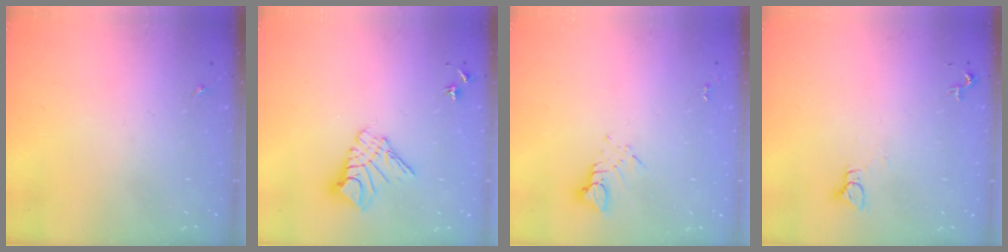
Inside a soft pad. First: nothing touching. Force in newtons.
{"total": 10.6, "press": 10.5, "slide": 1.1}
{"total": 3.1, "press": 3.1, "slide": 0.2}
{"total": 2.2, "press": 2.2, "slide": 0.1}